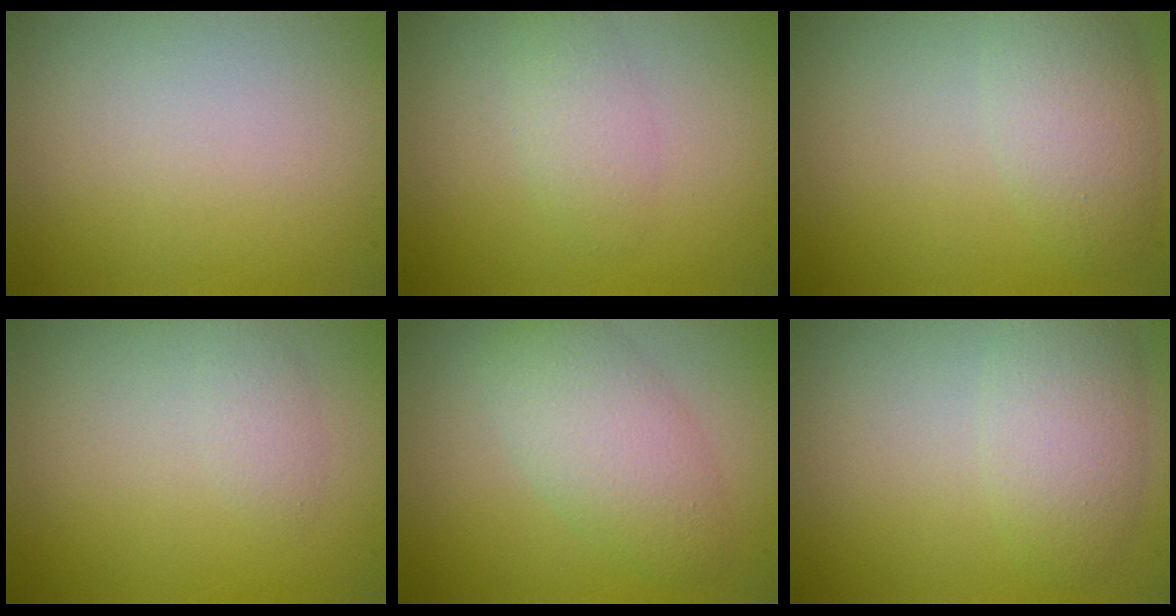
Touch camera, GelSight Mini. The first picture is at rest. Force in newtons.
{"total": 1.8, "press": 1.8, "slide": 0.1}
{"total": 3.5, "press": 3.4, "slide": 0.2}
{"total": 1.1, "press": 1.1, "slide": 0.0}
{"total": 4.1, "press": 4.1, "slide": 0.2}
{"total": 3.5, "press": 3.5, "slide": 0.1}